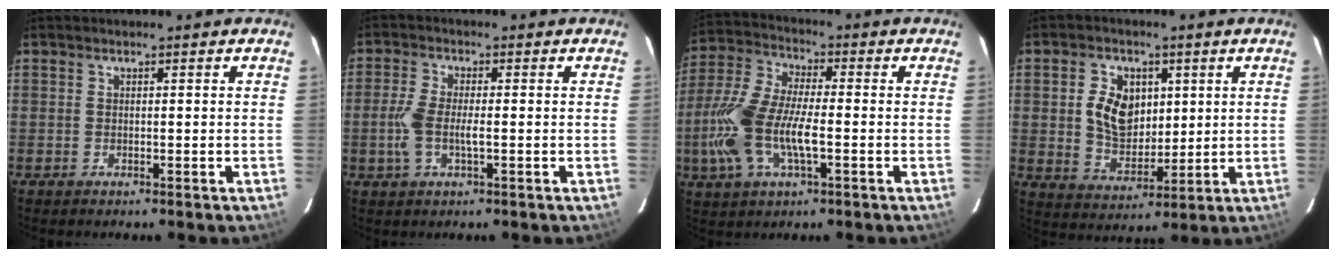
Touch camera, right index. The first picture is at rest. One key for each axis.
{"total": 5.7, "fx": -1.1, "fy": 1.9, "fz": 5.2, "tx": -0.118, "ty": 0.000, "tz": -0.022}
{"total": 14.3, "fx": -3.2, "fy": 5.6, "fz": 12.8, "tx": -0.288, "ty": 0.001, "tz": -0.066}
{"total": 9.3, "fx": 2.0, "fy": 6.8, "fz": 6.1, "tx": -0.120, "ty": 0.013, "tz": 0.045}